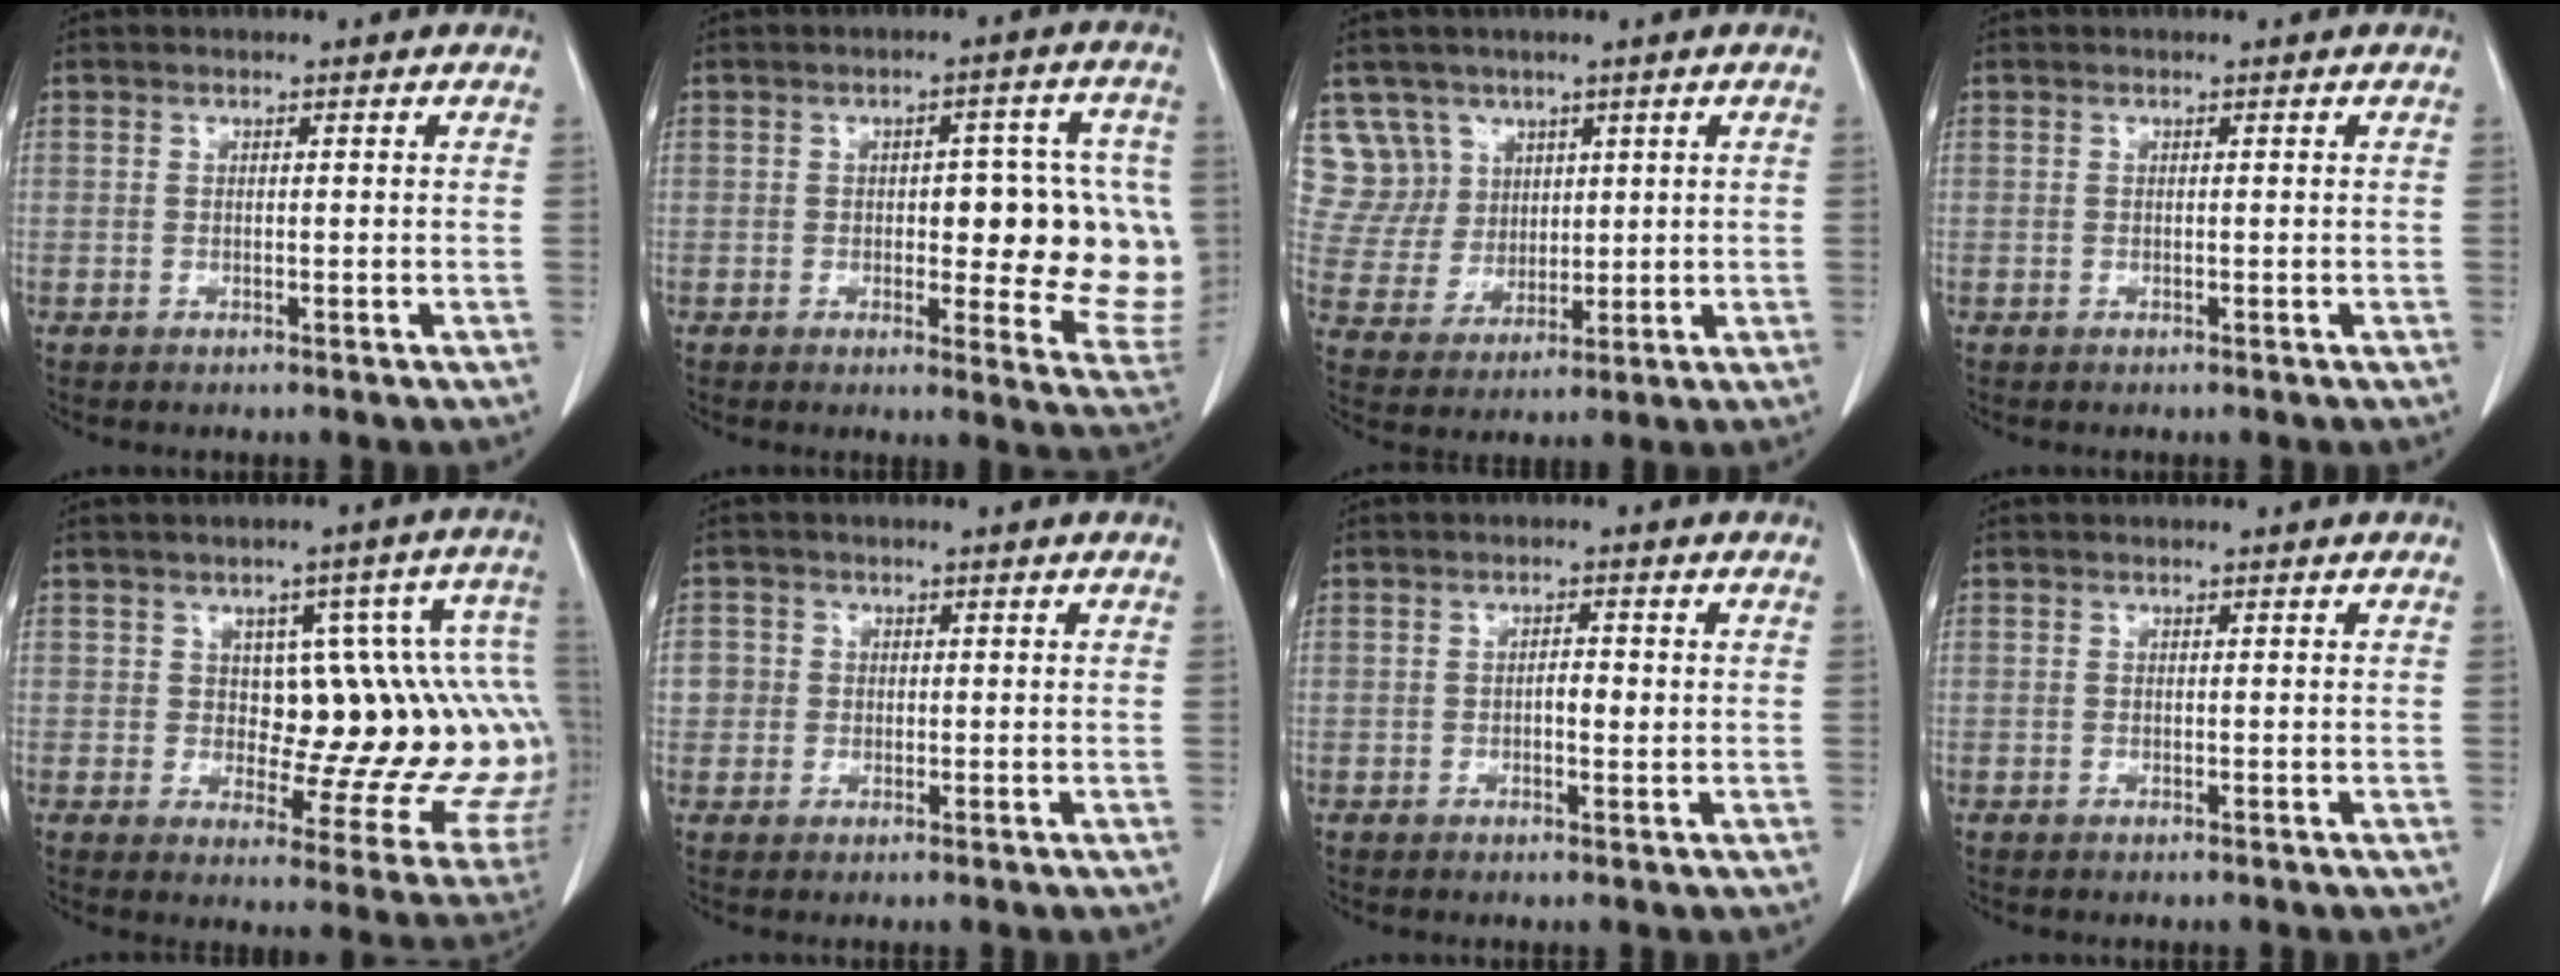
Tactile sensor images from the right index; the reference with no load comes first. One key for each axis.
{"total": 14.2, "fx": 0.1, "fy": 5.4, "fz": 13.1, "tx": -0.139, "ty": 0.011, "tz": 0.008}
{"total": 8.2, "fx": 4.8, "fy": 6.5, "fz": -0.3, "tx": 0.003, "ty": 0.021, "tz": 0.107}
{"total": 0.0}
{"total": 14.7, "fx": 1.9, "fy": 6.3, "fz": 13.1, "tx": -0.133, "ty": 0.022, "tz": 0.026}
{"total": 2.7, "fx": 0.1, "fy": 2.7, "fz": 0.2, "tx": 0.010, "ty": 0.007, "tz": 0.001}
{"total": 2.0, "fx": -0.1, "fy": 0.8, "fz": 1.8, "tx": -0.029, "ty": 0.004, "tz": -0.001}
{"total": 0.0}